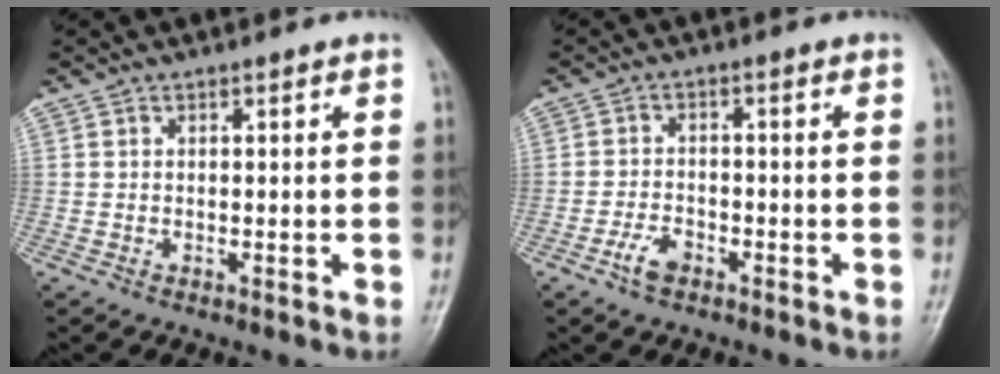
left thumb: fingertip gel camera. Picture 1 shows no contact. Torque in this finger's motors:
{"motor_torque": [-0.27, 0.40, 0.29, 0.24, 0.00]}